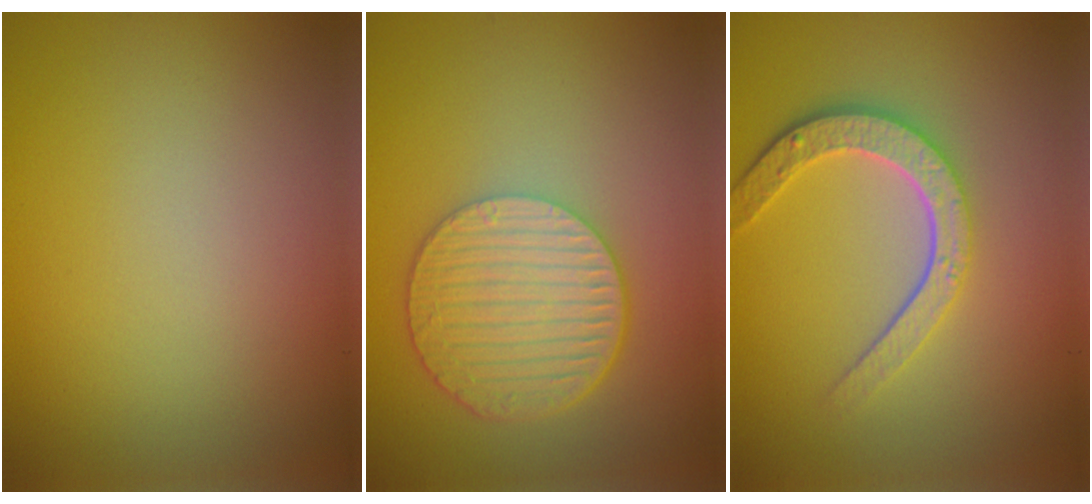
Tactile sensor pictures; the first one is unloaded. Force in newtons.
{"total": 6.9, "press": 4.9, "slide": 4.9}
{"total": 4.6, "press": 3.5, "slide": 2.9}